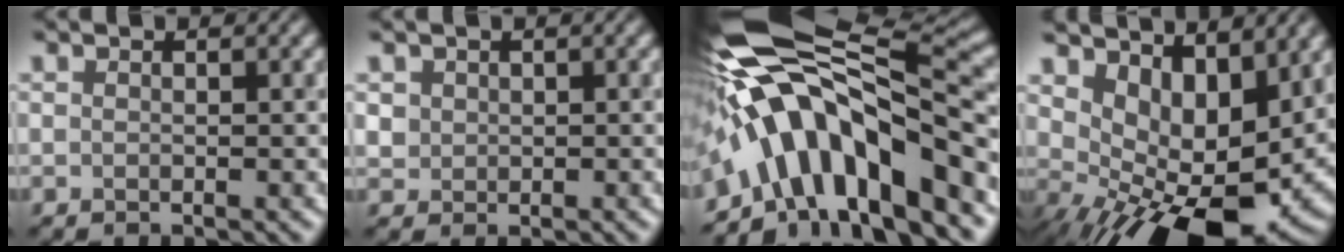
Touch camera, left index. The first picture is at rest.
{"total": 1.1, "force": [0.4, 1.0, 0.2], "torque": [-0.003, -0.004, 0.011]}
{"total": 13.5, "force": [-4.8, 4.9, 11.6], "torque": [-0.173, 0.023, -0.081]}
{"total": 12.7, "force": [0.9, 6.7, 10.7], "torque": [-0.140, -0.028, 0.039]}